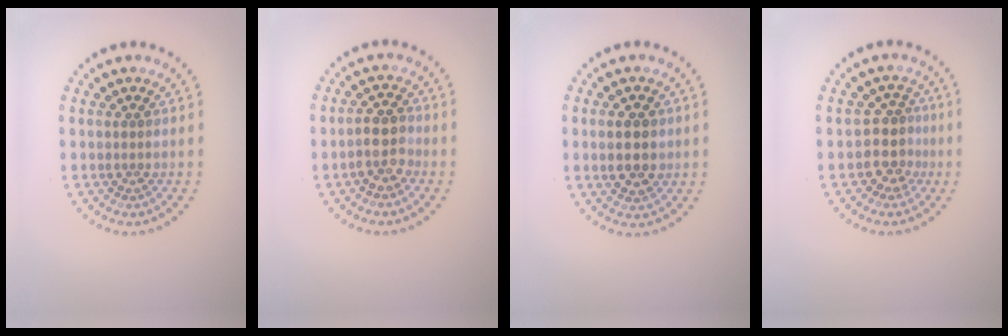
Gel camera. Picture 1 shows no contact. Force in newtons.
{"total": 2.6, "press": 2.4, "slide": 1.1}
{"total": 3.2, "press": 3.2, "slide": 0.3}
{"total": 2.8, "press": 2.3, "slide": 1.6}